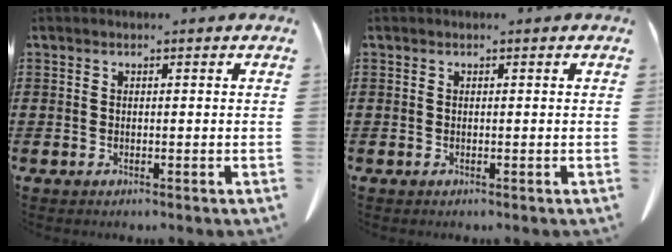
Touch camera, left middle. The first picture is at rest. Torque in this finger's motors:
{"motor_torque": [0.01, 0.00, 0.00, 0.00]}